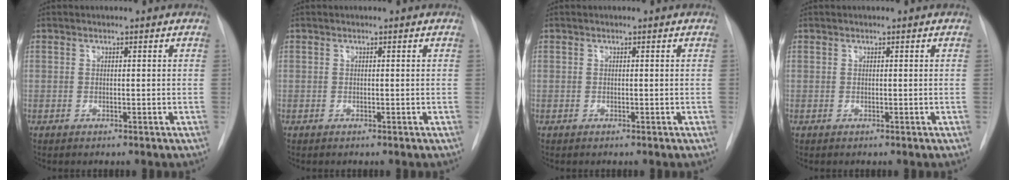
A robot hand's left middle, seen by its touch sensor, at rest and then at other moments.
{"total": 0.0}
{"total": 0.0}
{"total": 0.0}